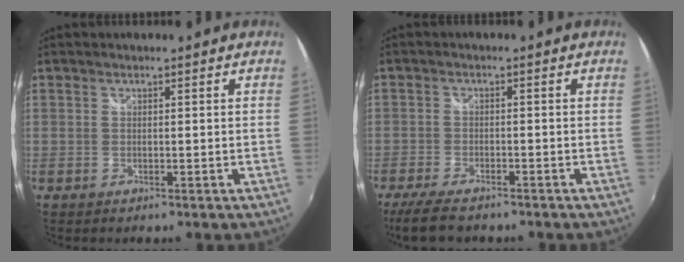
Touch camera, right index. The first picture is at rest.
{"total": 8.0, "force": [-6.5, 2.2, 4.0], "torque": [-0.105, -0.024, -0.116]}